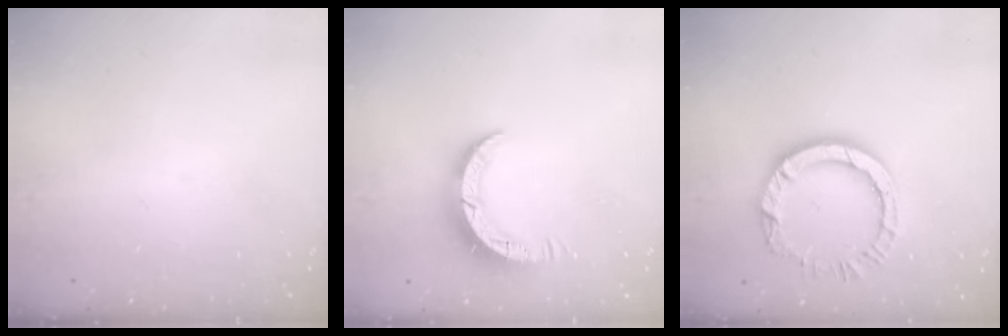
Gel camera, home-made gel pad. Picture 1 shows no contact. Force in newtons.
{"total": 8.2, "press": 8.2, "slide": 0.2}
{"total": 10.6, "press": 10.6, "slide": 1.0}